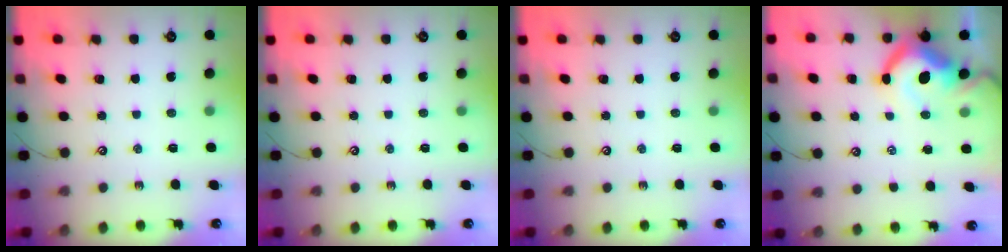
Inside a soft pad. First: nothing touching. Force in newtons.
{"total": 0.0}
{"total": 0.0}
{"total": 10.8, "press": 10.6, "slide": 1.9}